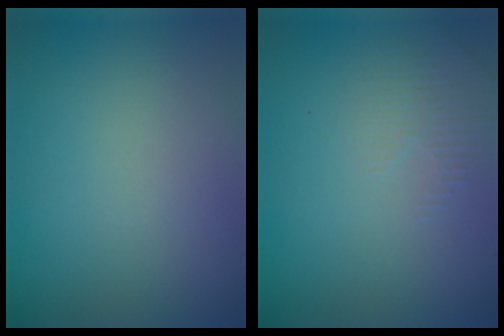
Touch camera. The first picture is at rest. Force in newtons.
{"total": 1.9, "press": 1.8, "slide": 0.6}